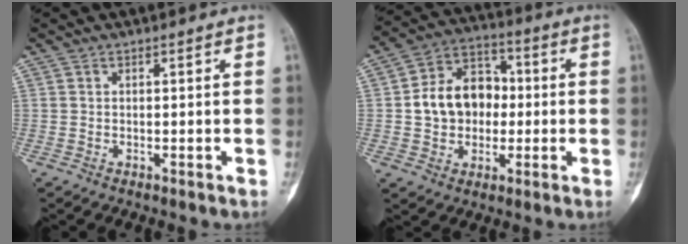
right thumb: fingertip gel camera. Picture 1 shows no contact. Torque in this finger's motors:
{"motor_torque": [0.55, 0.55, 0.65, -0.30, 0.14]}